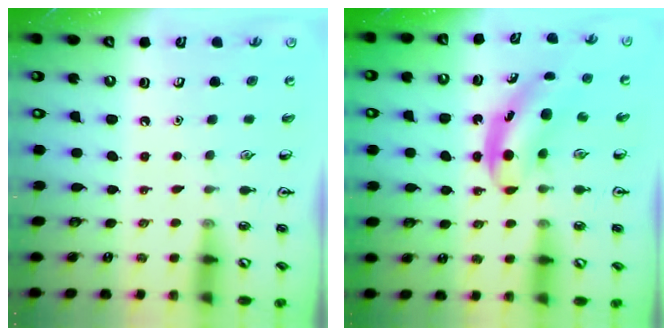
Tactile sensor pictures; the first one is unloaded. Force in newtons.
{"total": 5.7, "press": 5.6, "slide": 0.7}